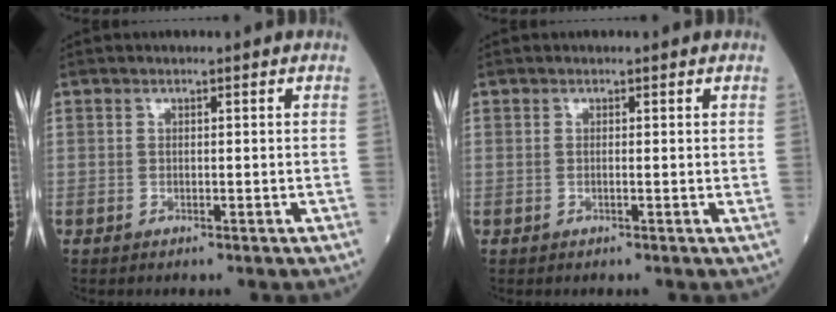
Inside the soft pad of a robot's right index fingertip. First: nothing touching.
{"total": 0.0}